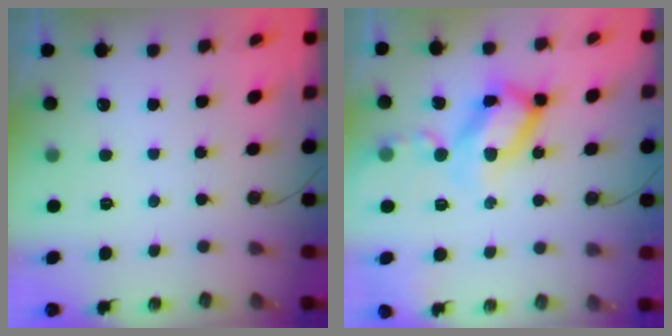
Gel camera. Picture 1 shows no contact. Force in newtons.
{"total": 19.3, "press": 19.2, "slide": 1.8}